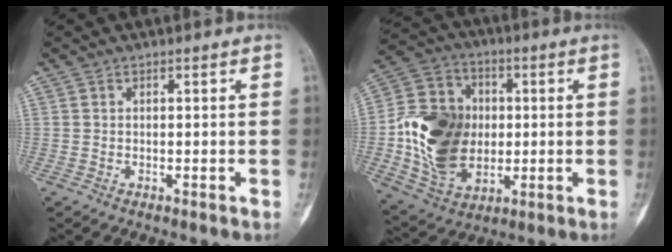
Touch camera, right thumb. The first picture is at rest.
{"total": 19.2, "force": [-0.8, 14.3, 12.7], "torque": [-0.210, 0.007, -0.005]}